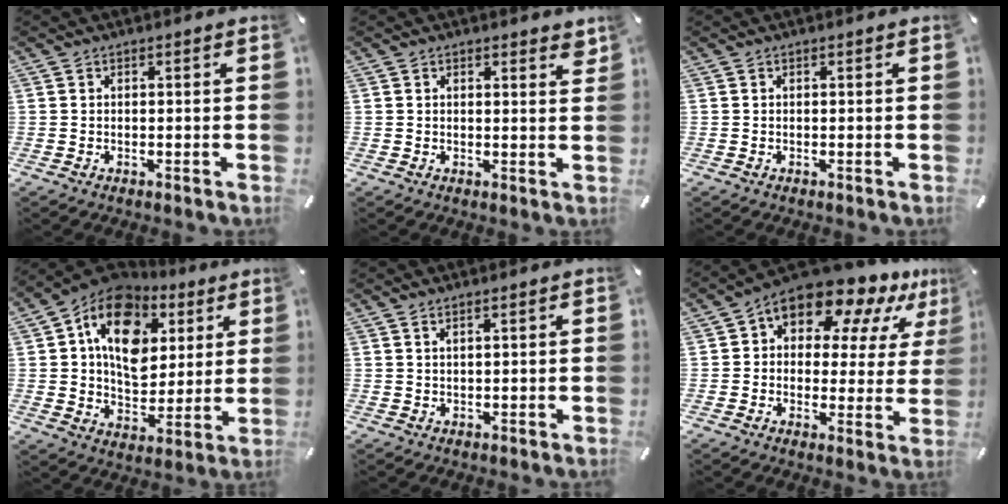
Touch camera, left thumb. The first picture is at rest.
{"total": 1.9, "force": [1.4, 0.7, 1.1], "torque": [-0.008, -0.006, 0.022]}
{"total": 0.0}
{"total": 16.4, "force": [6.7, 11.9, 9.0], "torque": [-0.148, -0.028, 0.124]}
{"total": 1.2, "force": [0.8, -0.1, 0.9], "torque": [-0.019, -0.003, 0.015]}
{"total": 13.3, "force": [9.6, 6.5, 6.4], "torque": [-0.105, -0.076, 0.165]}